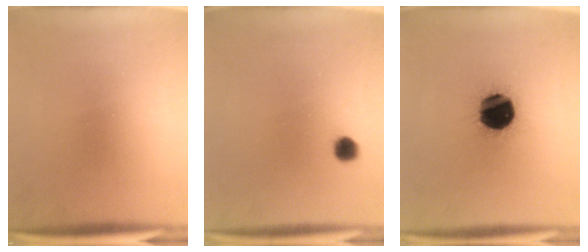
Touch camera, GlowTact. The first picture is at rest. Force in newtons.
{"total": 2.2}
{"total": 19.9}